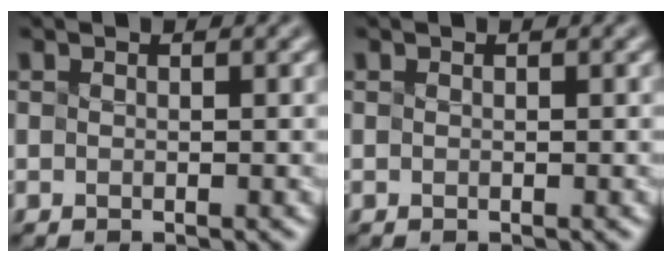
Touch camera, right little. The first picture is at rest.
{"total": 0.0}